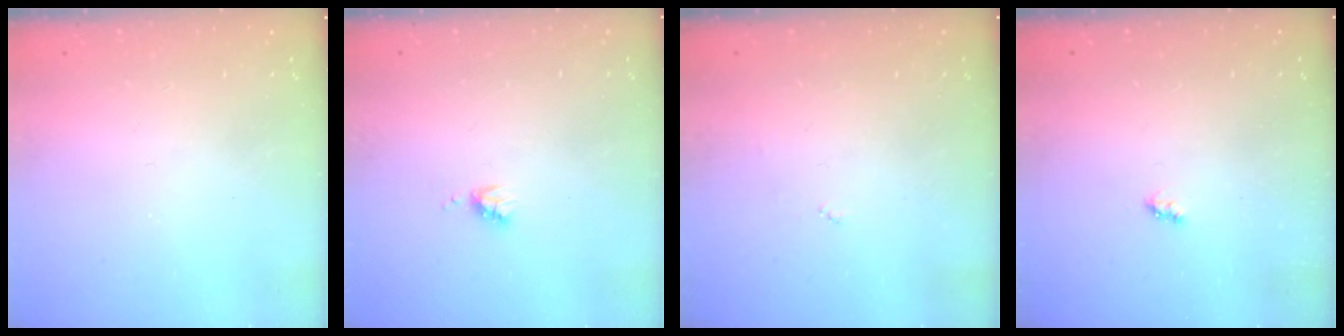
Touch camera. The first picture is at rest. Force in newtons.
{"total": 3.7, "press": 3.7, "slide": 0.4}
{"total": 2.7, "press": 2.7, "slide": 0.4}
{"total": 2.6, "press": 2.6, "slide": 0.4}